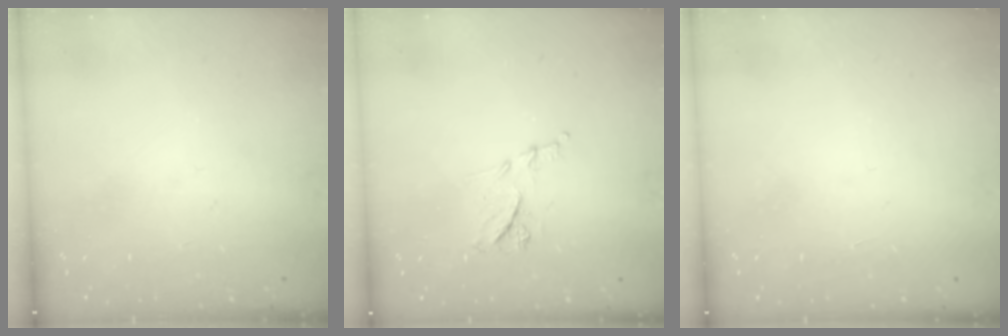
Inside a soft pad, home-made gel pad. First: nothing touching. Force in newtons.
{"total": 7.3, "press": 7.2, "slide": 0.9}
{"total": 1.7, "press": 1.7, "slide": 0.1}